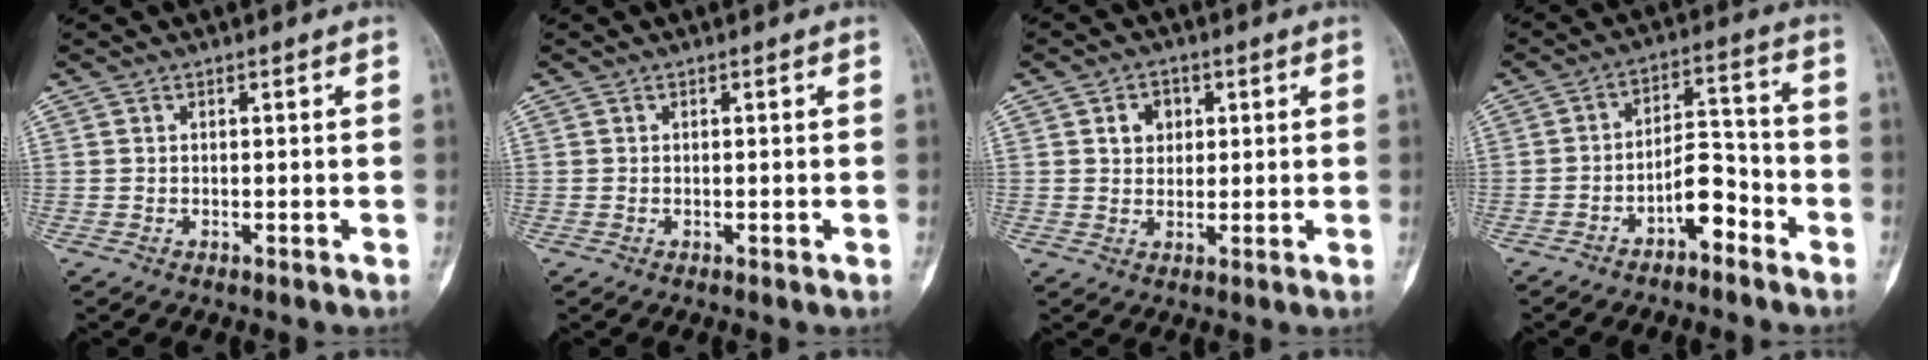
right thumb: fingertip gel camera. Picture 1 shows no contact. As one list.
[{"total": 0.0}, {"total": 4.3, "force": [1.3, 3.5, 2.2], "torque": [-0.009, -0.002, 0.019]}, {"total": 7.3, "force": [-4.2, 3.5, 4.9], "torque": [-0.063, 0.050, -0.073]}]